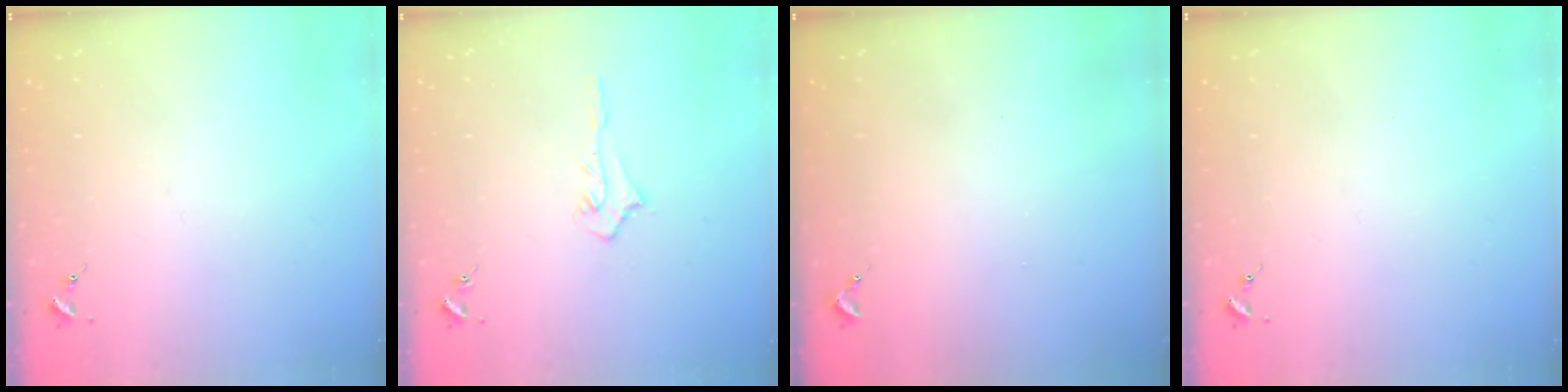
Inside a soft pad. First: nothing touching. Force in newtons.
{"total": 4.1, "press": 4.0, "slide": 0.6}
{"total": 0.7, "press": 0.7, "slide": 0.1}
{"total": 0.0}